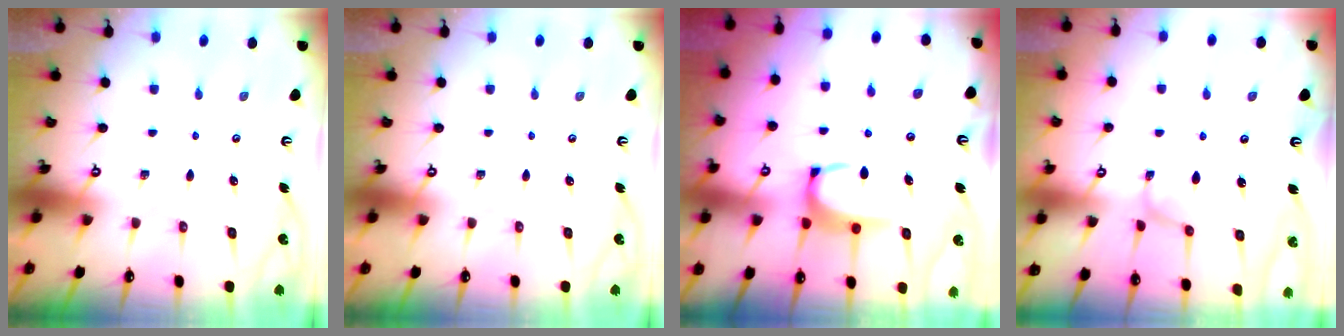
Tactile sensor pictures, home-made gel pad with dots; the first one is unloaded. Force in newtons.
{"total": 0.0}
{"total": 2.9, "press": 2.9, "slide": 0.4}
{"total": 1.1, "press": 1.0, "slide": 0.4}